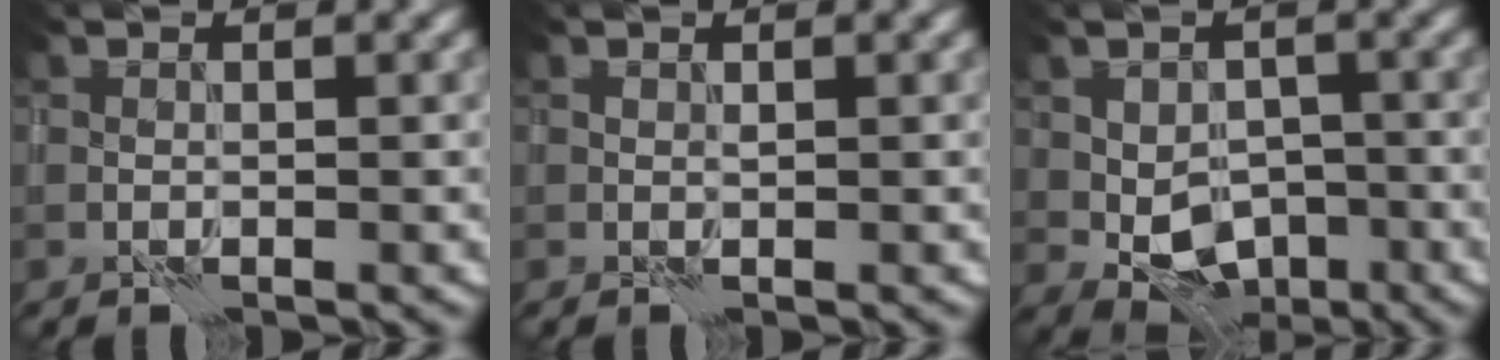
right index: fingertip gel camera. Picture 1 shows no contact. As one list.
[{"total": 0.0}, {"total": 4.6, "force": [-1.0, 3.3, 3.0], "torque": [-0.044, -0.005, -0.015]}]